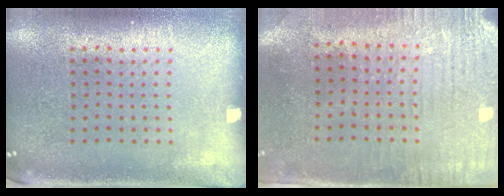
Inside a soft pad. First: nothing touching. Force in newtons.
{"total": 3.0, "press": 2.4, "slide": 1.8}